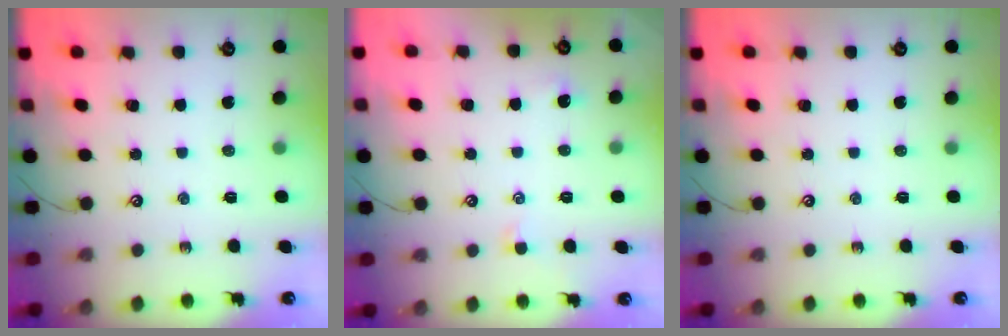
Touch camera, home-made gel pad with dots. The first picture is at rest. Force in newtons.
{"total": 0.7, "press": 0.5, "slide": 0.5}
{"total": 0.0}